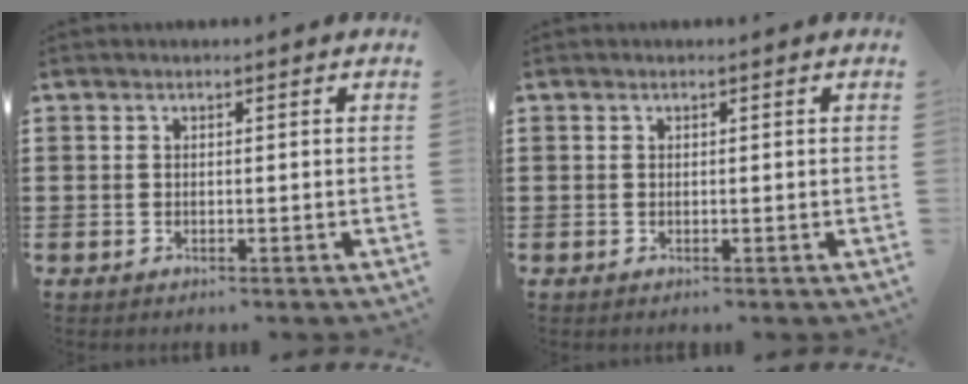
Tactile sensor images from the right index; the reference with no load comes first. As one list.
[{"total": 0.0}]